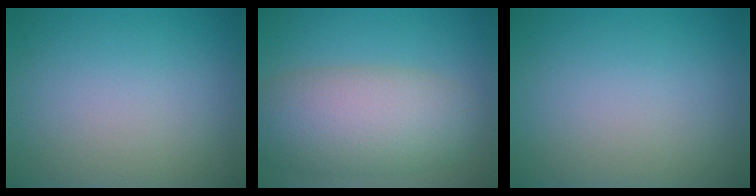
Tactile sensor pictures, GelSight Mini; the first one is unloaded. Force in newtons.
{"total": 7.7, "press": 7.6, "slide": 0.4}
{"total": 0.0}